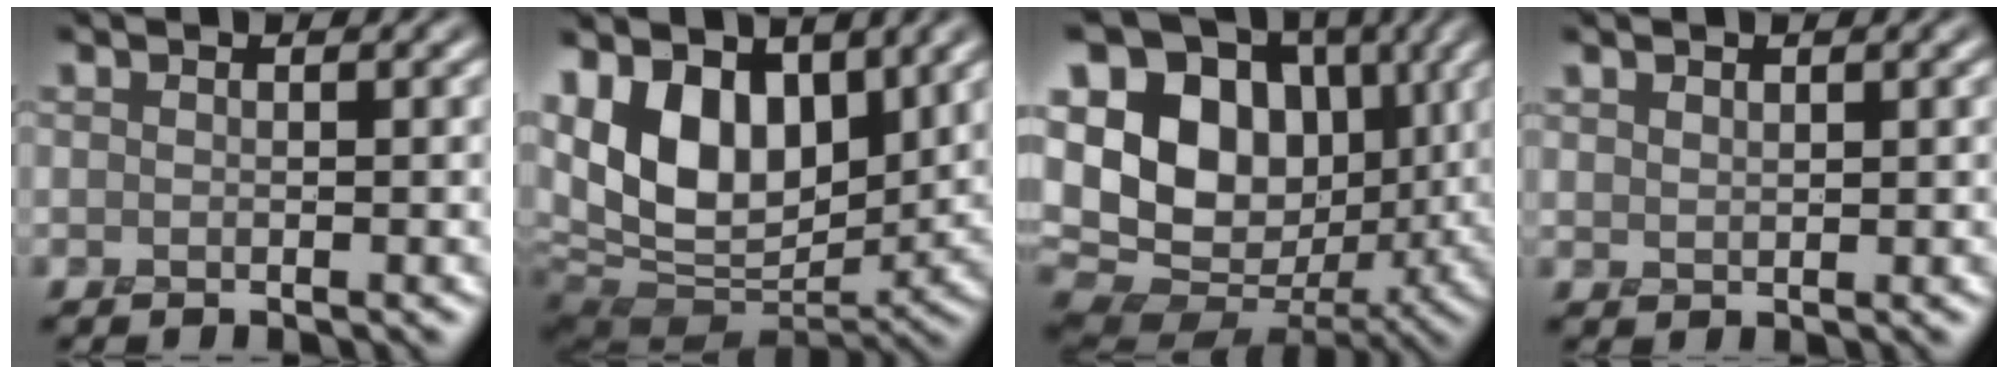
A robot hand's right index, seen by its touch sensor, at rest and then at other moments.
{"total": 13.8, "force": [4.1, 8.4, 10.2], "torque": [-0.173, 0.008, 0.065]}
{"total": 15.3, "force": [3.1, 11.0, 10.1], "torque": [-0.182, 0.010, 0.064]}
{"total": 1.0, "force": [0.8, 0.4, 0.4], "torque": [-0.011, -0.002, 0.020]}